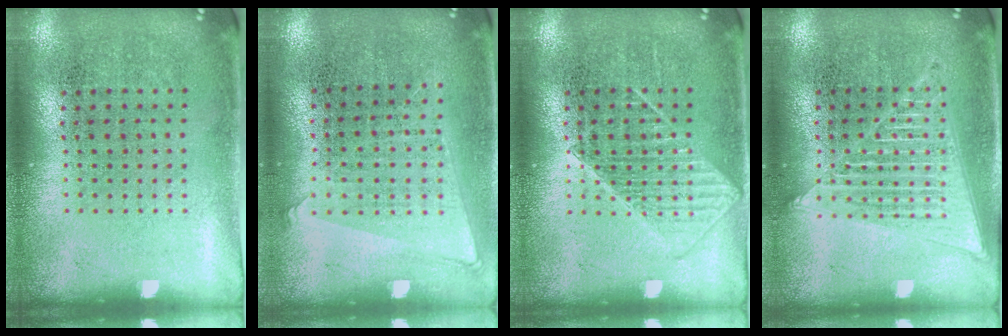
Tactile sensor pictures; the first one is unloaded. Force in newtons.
{"total": 1.1, "press": 1.0, "slide": 0.5}
{"total": 1.7, "press": 1.7, "slide": 0.3}
{"total": 1.5, "press": 1.5, "slide": 0.1}